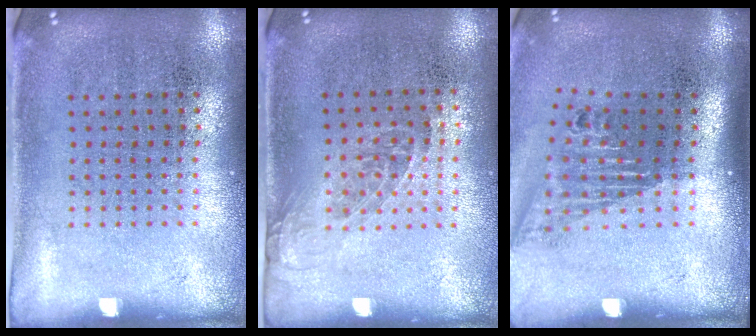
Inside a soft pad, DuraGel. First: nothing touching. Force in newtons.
{"total": 1.2, "press": 1.0, "slide": 0.7}
{"total": 1.6, "press": 1.2, "slide": 1.1}